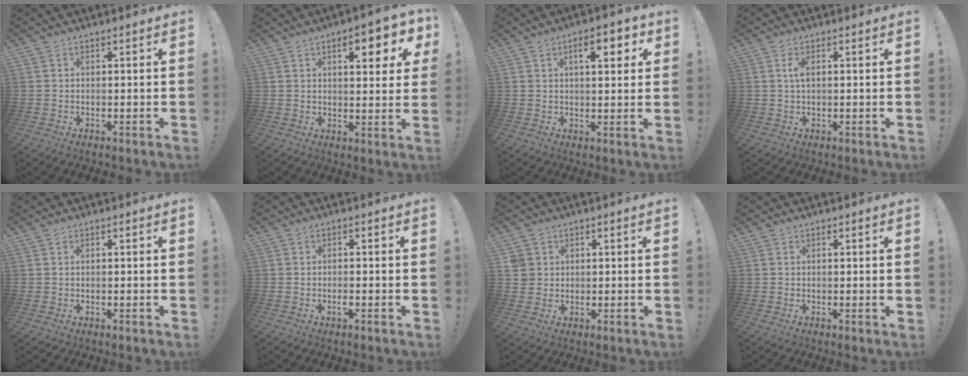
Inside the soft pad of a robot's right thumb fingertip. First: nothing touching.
{"total": 9.0, "force": [4.1, 2.9, 7.4], "torque": [-0.081, -0.019, 0.061]}
{"total": 7.5, "force": [3.0, 2.6, 6.4], "torque": [-0.079, -0.007, 0.041]}
{"total": 2.5, "force": [0.4, 0.9, 2.3], "torque": [-0.040, 0.002, 0.003]}
{"total": 0.0}
{"total": 1.6, "force": [-0.9, 0.0, 1.3], "torque": [-0.030, -0.001, -0.014]}
{"total": 3.7, "force": [1.3, 3.3, 0.7], "torque": [-0.008, -0.001, 0.027]}
{"total": 0.5, "force": [0.2, -0.2, 0.4], "torque": [-0.007, -0.001, 0.002]}